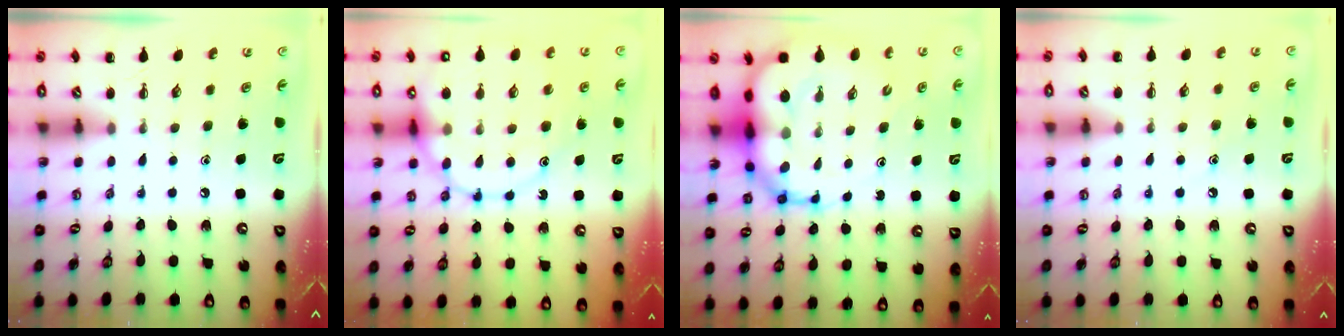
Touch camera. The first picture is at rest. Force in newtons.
{"total": 18.5, "press": 18.3, "slide": 2.5}
{"total": 15.1, "press": 14.6, "slide": 3.9}
{"total": 6.7, "press": 6.4, "slide": 2.1}